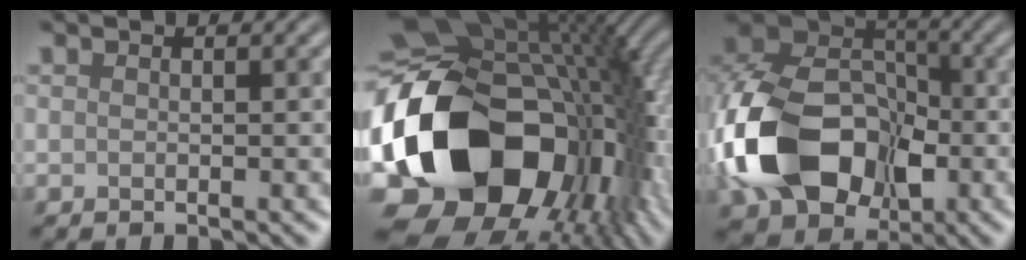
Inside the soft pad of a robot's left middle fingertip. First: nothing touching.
{"total": 18.0, "force": [-3.4, 12.7, 12.3], "torque": [-0.240, -0.019, -0.049]}
{"total": 14.4, "force": [-4.4, 10.2, 9.1], "torque": [-0.205, -0.011, -0.091]}